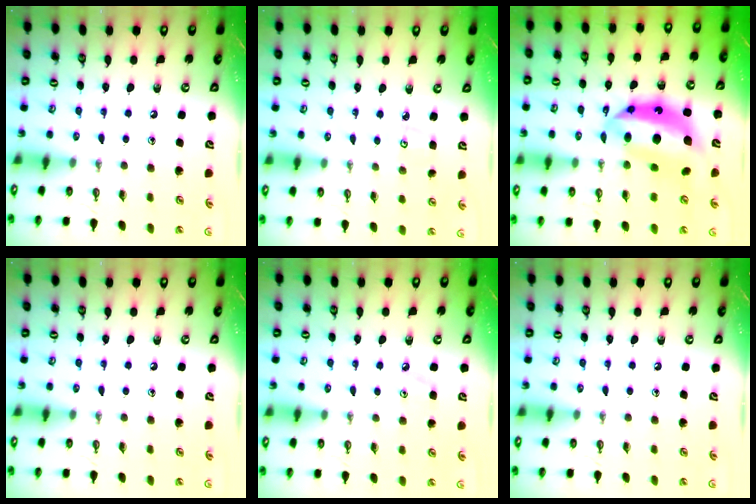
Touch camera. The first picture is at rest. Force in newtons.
{"total": 2.8, "press": 2.7, "slide": 0.4}
{"total": 15.4, "press": 15.3, "slide": 1.9}
{"total": 0.0}
{"total": 3.8, "press": 3.8, "slide": 0.6}
{"total": 0.0}